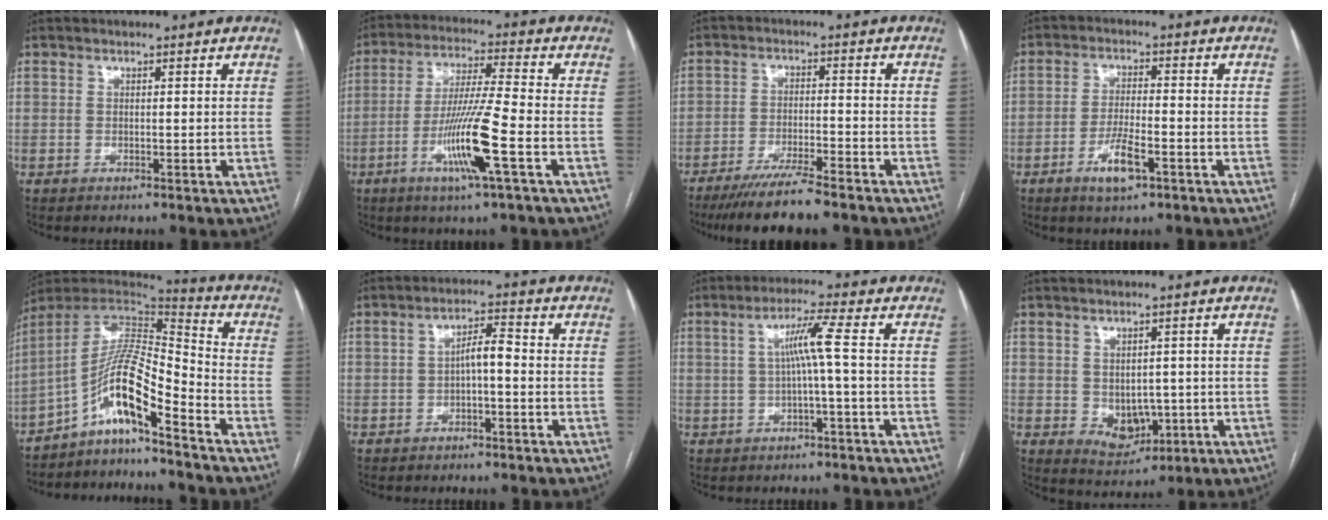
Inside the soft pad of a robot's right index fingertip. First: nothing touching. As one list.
[{"total": 11.6, "force": [-4.3, -0.7, 10.7], "torque": [-0.212, -0.013, -0.084]}, {"total": 9.0, "force": [-7.3, 0.6, 5.2], "torque": [-0.085, -0.022, -0.121]}, {"total": 6.1, "force": [-3.1, 1.3, 5.0], "torque": [-0.099, -0.005, -0.053]}, {"total": 12.1, "force": [-7.3, 1.1, 9.6], "torque": [-0.180, 0.022, -0.132]}, {"total": 2.8, "force": [-0.5, 0.5, 2.7], "torque": [-0.044, 0.009, -0.008]}, {"total": 5.0, "force": [-0.1, -1.0, 4.9], "torque": [-0.089, 0.014, 0.004]}, {"total": 5.4, "force": [-0.7, 3.9, 3.7], "torque": [-0.053, -0.003, 0.008]}]